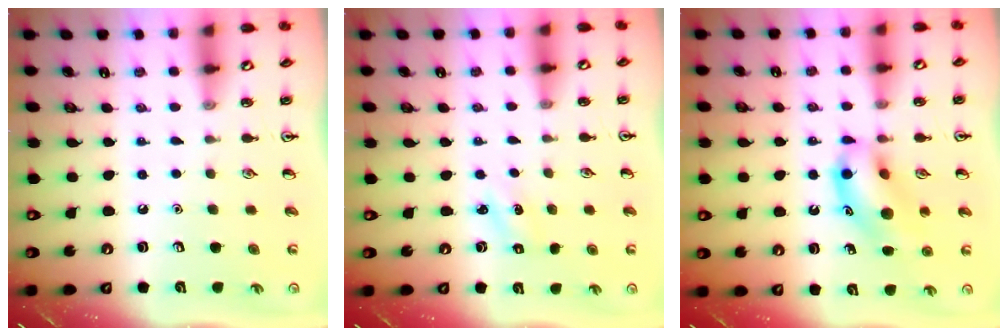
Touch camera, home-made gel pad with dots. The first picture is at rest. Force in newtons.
{"total": 1.3, "press": 1.2, "slide": 0.5}
{"total": 13.6, "press": 13.3, "slide": 2.4}